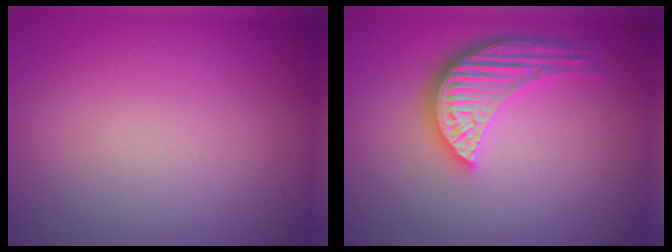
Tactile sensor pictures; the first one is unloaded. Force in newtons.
{"total": 5.2, "press": 3.9, "slide": 3.4}